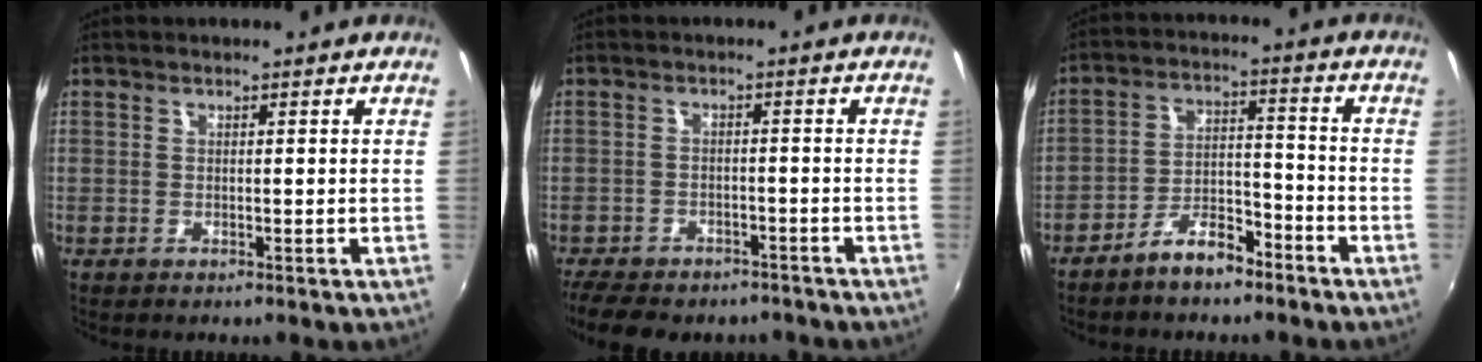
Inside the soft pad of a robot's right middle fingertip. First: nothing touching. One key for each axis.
{"total": 13.1, "fx": -10.6, "fy": 5.4, "fz": 5.5, "tx": -0.131, "ty": -0.019, "tz": -0.157}
{"total": 7.6, "fx": -5.8, "fy": 2.9, "fz": 3.9, "tx": -0.077, "ty": 0.023, "tz": -0.093}